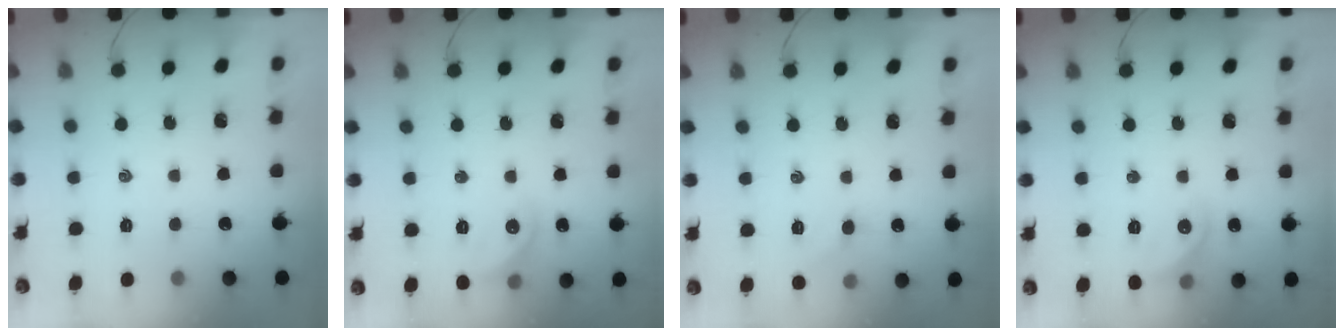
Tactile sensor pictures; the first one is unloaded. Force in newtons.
{"total": 8.4, "press": 8.4, "slide": 0.2}
{"total": 4.4, "press": 4.2, "slide": 1.4}
{"total": 8.4, "press": 8.4, "slide": 0.2}